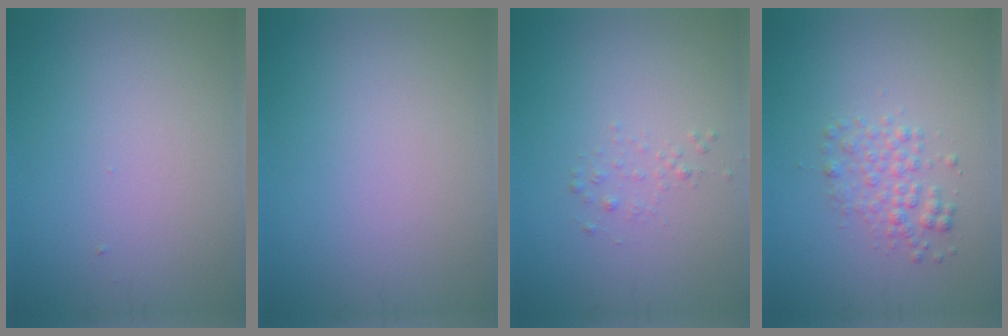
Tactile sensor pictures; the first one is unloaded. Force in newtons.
{"total": 0.0}
{"total": 0.8, "press": 0.8, "slide": 0.1}
{"total": 2.2, "press": 2.2, "slide": 0.0}